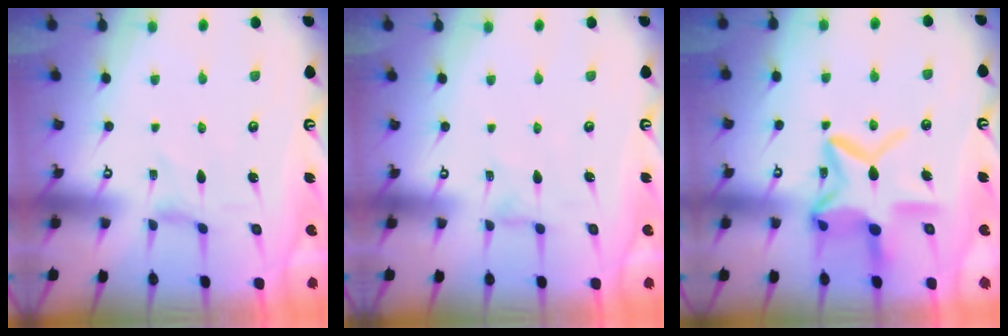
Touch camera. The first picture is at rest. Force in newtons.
{"total": 0.6, "press": 0.6, "slide": 0.3}
{"total": 16.4, "press": 16.4, "slide": 1.3}